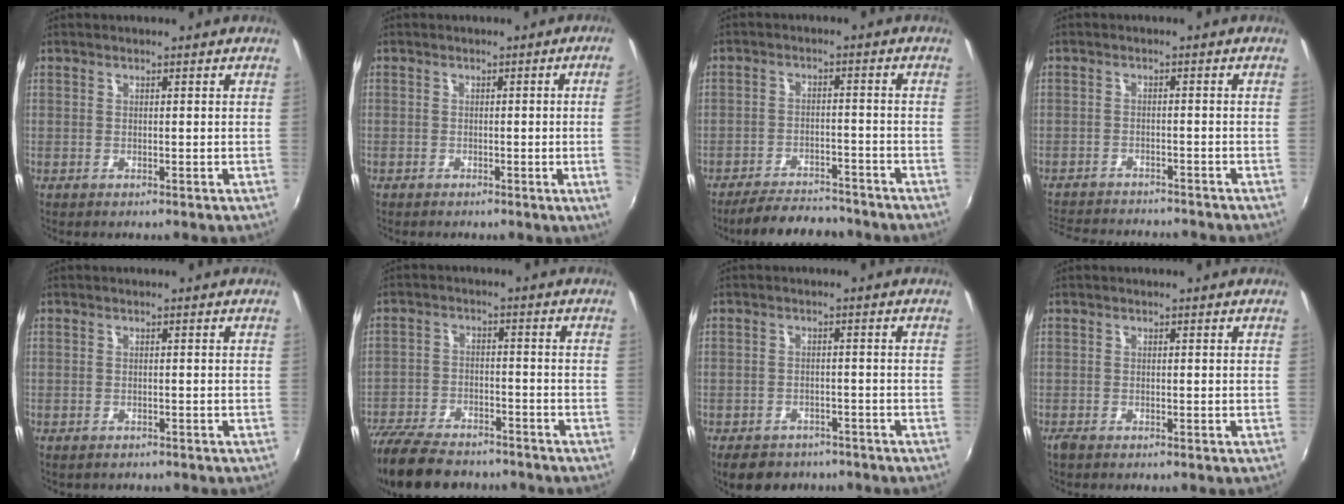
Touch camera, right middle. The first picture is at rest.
{"total": 4.1, "force": [-0.1, -2.0, 3.6], "torque": [-0.058, -0.010, 0.005]}
{"total": 9.7, "force": [-8.7, 2.9, 3.2], "torque": [-0.084, 0.005, -0.124]}
{"total": 11.9, "force": [-10.7, 2.9, 4.1], "torque": [-0.103, -0.011, -0.163]}
{"total": 1.2, "force": [-1.0, 0.6, 0.3], "torque": [-0.010, -0.005, -0.014]}
{"total": 17.7, "force": [-14.4, 6.5, 8.0], "torque": [-0.186, -0.027, -0.234]}
{"total": 8.0, "force": [-6.2, 4.4, 2.7], "torque": [-0.062, -0.004, -0.087]}
{"total": 1.0, "force": [-0.8, 0.3, 0.5], "torque": [-0.010, -0.004, -0.017]}